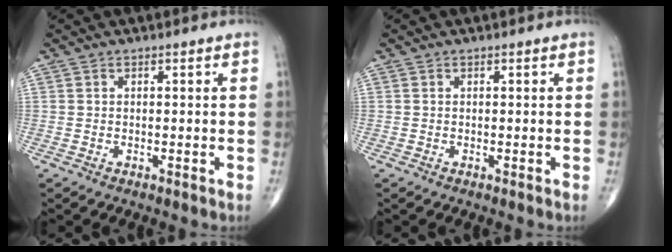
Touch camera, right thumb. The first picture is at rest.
{"total": 0.0}